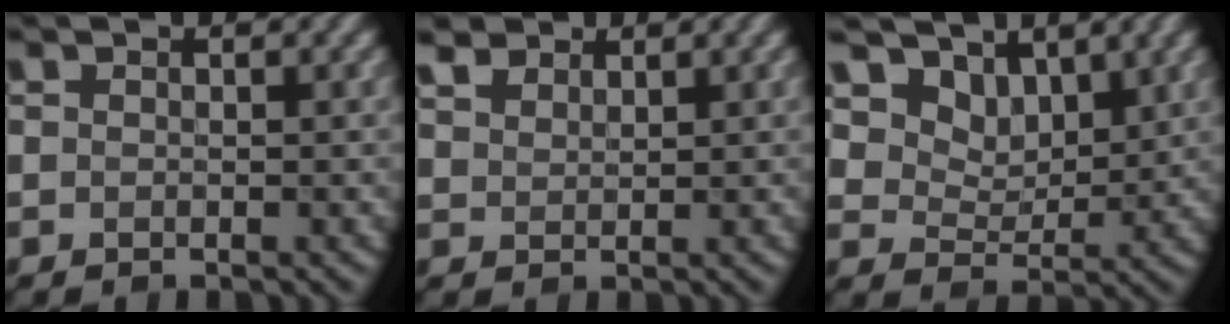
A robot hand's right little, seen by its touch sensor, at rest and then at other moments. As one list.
[{"total": 2.6, "force": [2.1, 1.3, 0.9], "torque": [-0.028, 0.002, 0.047]}, {"total": 8.2, "force": [5.6, 4.8, 3.6], "torque": [-0.099, -0.021, 0.106]}]